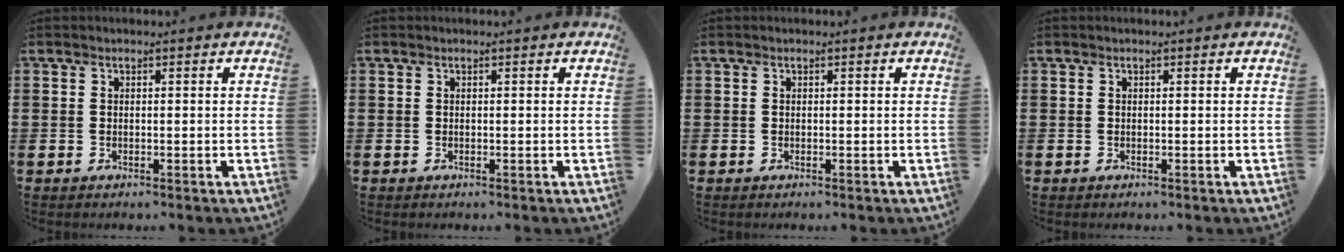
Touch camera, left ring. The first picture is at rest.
{"total": 0.0}
{"total": 0.0}
{"total": 0.0}